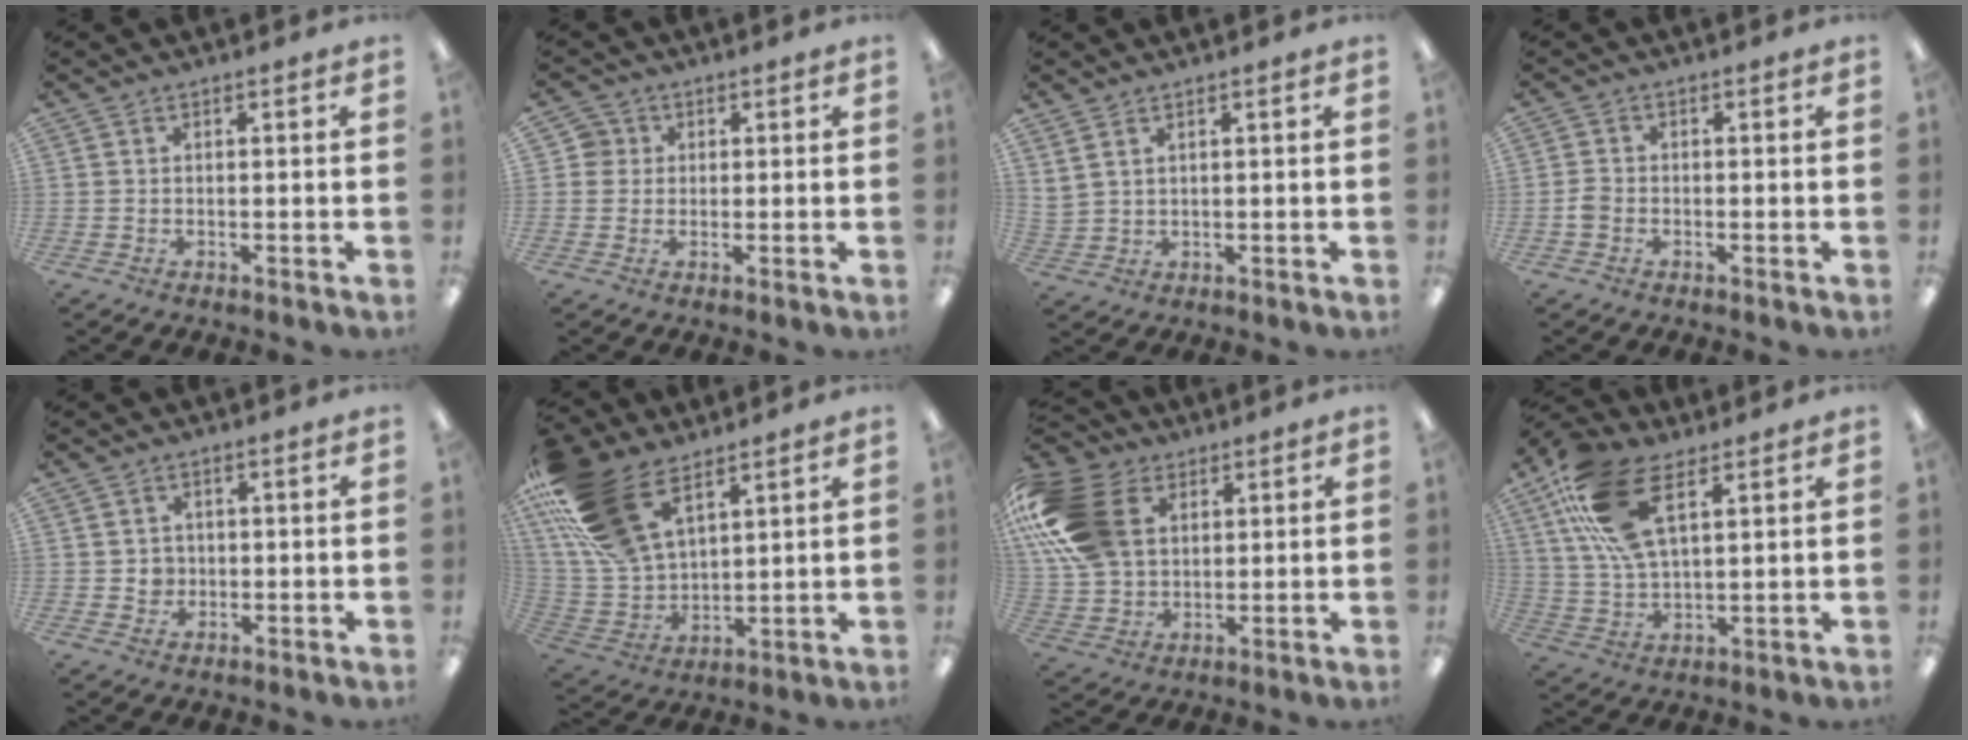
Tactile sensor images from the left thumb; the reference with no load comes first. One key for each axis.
{"total": 3.8, "fx": 0.8, "fy": 3.7, "fz": 0.4, "tx": -0.003, "ty": 0.004, "tz": 0.010}
{"total": 3.1, "fx": 2.2, "fy": 1.5, "fz": 1.6, "tx": -0.036, "ty": -0.001, "tz": 0.041}
{"total": 2.5, "fx": -1.0, "fy": 1.9, "fz": 1.4, "tx": -0.022, "ty": 0.007, "tz": -0.017}
{"total": 3.1, "fx": 0.1, "fy": 3.1, "fz": 0.5, "tx": -0.007, "ty": 0.004, "tz": -0.002}
{"total": 22.3, "fx": 12.7, "fy": 12.1, "fz": 13.7, "tx": -0.326, "ty": -0.048, "tz": 0.236}
{"total": 20.5, "fx": 6.1, "fy": 14.9, "fz": 12.6, "tx": -0.292, "ty": 0.001, "tz": 0.116}
{"total": 17.7, "fx": 8.8, "fy": 8.6, "fz": 12.8, "tx": -0.279, "ty": -0.016, "tz": 0.159}